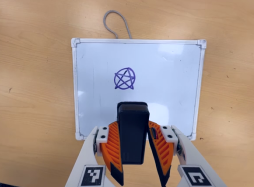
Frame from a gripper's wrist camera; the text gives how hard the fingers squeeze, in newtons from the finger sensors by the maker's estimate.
{"total": 6.7, "left": 5.6, "right": 7.8}